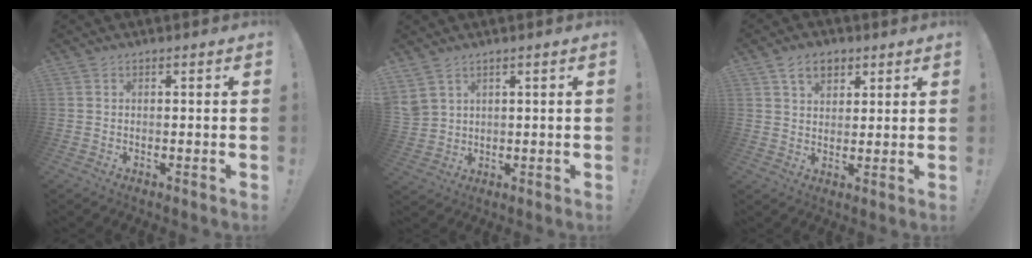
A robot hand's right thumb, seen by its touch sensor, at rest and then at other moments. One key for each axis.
{"total": 4.8, "fx": 3.3, "fy": 2.9, "fz": 1.9, "tx": -0.050, "ty": -0.012, "tz": 0.067}
{"total": 7.2, "fx": 4.0, "fy": 4.7, "fz": 3.6, "tx": -0.060, "ty": -0.006, "tz": 0.075}